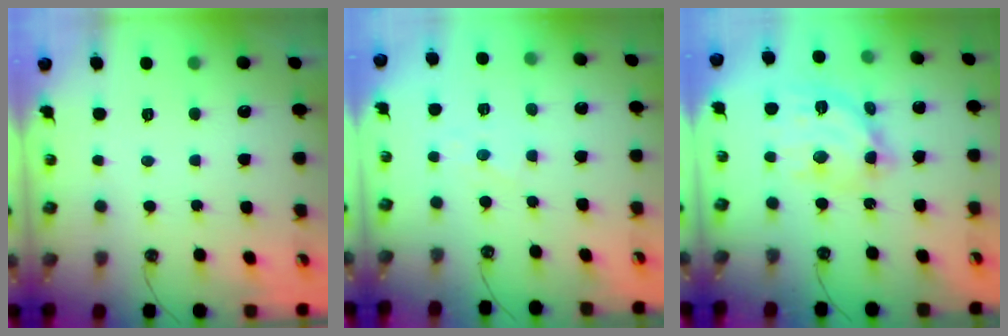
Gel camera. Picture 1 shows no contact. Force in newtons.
{"total": 2.8, "press": 2.8, "slide": 0.3}
{"total": 14.9, "press": 14.9, "slide": 1.2}